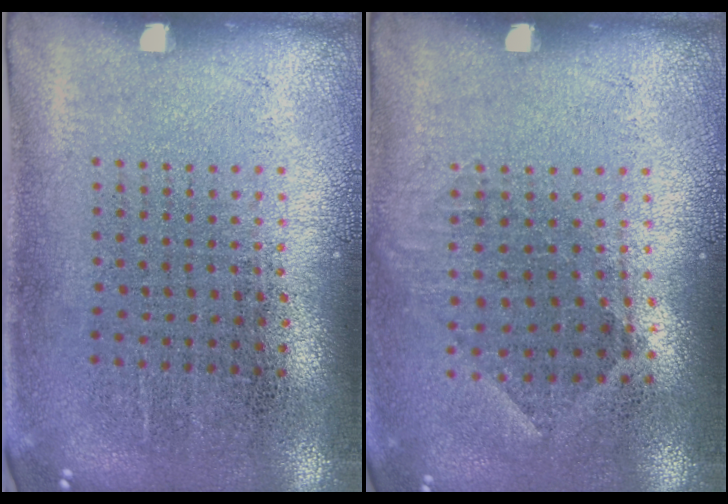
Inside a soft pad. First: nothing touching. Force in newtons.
{"total": 0.9, "press": 0.8, "slide": 0.6}